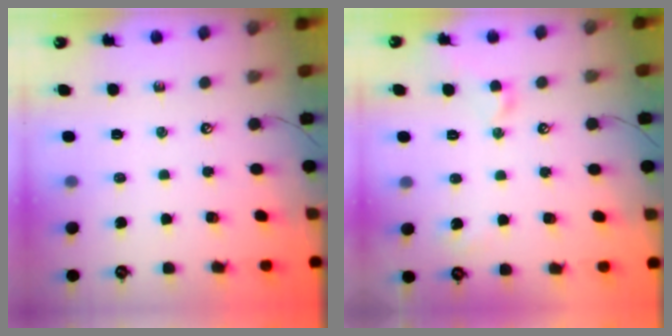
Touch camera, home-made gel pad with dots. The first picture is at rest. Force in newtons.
{"total": 1.7, "press": 1.6, "slide": 0.5}